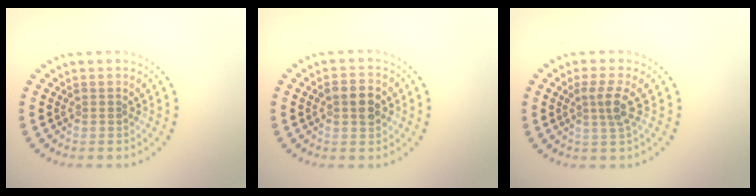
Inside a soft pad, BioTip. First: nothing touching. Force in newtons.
{"total": 2.7, "press": 2.7, "slide": 0.2}
{"total": 2.5, "press": 1.8, "slide": 1.7}